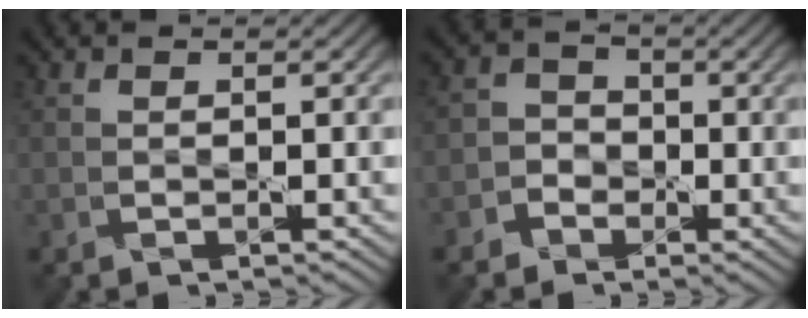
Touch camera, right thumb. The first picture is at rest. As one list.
[{"total": 2.5, "force": [-1.3, 2.1, 0.3], "torque": [0.000, 0.007, -0.041]}]